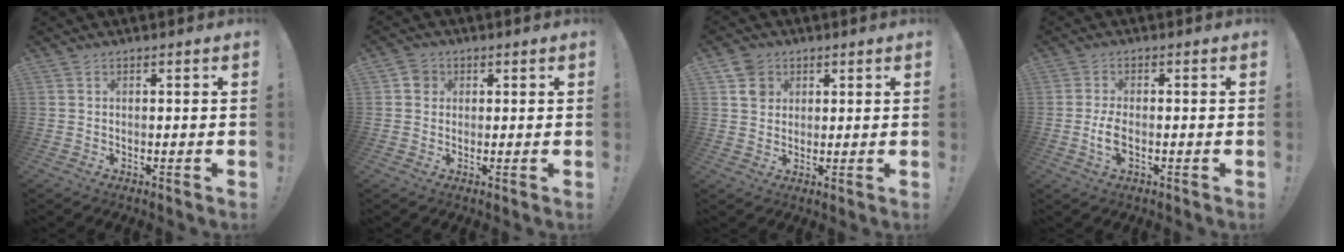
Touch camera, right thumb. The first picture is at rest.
{"total": 3.8, "force": [0.9, 3.4, 1.3], "torque": [-0.019, 0.007, 0.018]}
{"total": 6.2, "force": [3.1, 5.1, 1.8], "torque": [-0.023, -0.010, 0.061]}
{"total": 4.6, "force": [-1.4, 1.8, 4.0], "torque": [-0.087, -0.002, -0.026]}